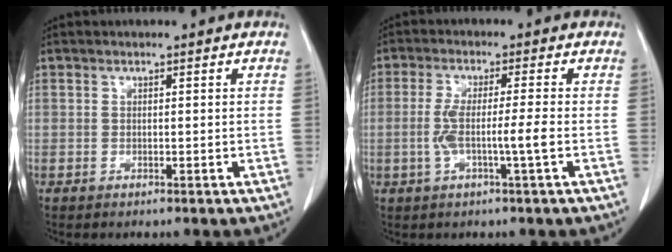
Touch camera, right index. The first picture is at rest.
{"total": 5.5, "force": [-1.3, -0.4, 5.4], "torque": [-0.113, 0.001, -0.023]}